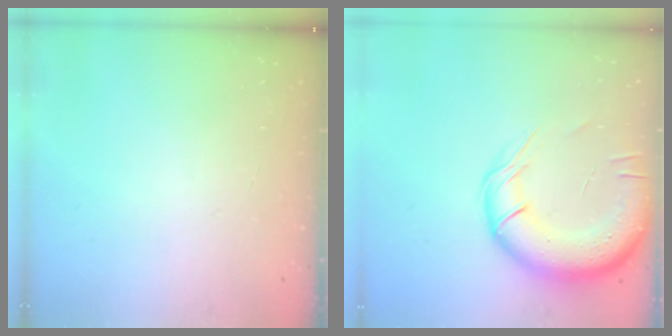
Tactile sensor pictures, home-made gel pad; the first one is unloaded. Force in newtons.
{"total": 18.1, "press": 17.7, "slide": 3.6}